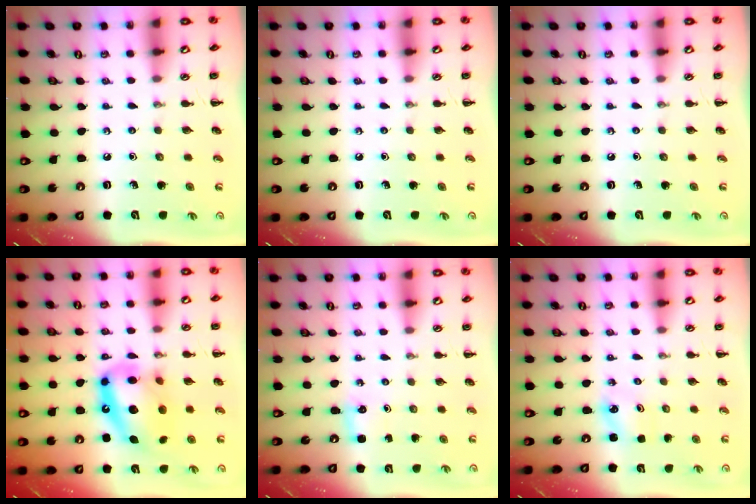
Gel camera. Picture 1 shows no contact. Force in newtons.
{"total": 0.0}
{"total": 0.0}
{"total": 17.9, "press": 17.3, "slide": 4.9}
{"total": 2.4, "press": 2.3, "slide": 0.7}
{"total": 2.9, "press": 2.9, "slide": 0.6}